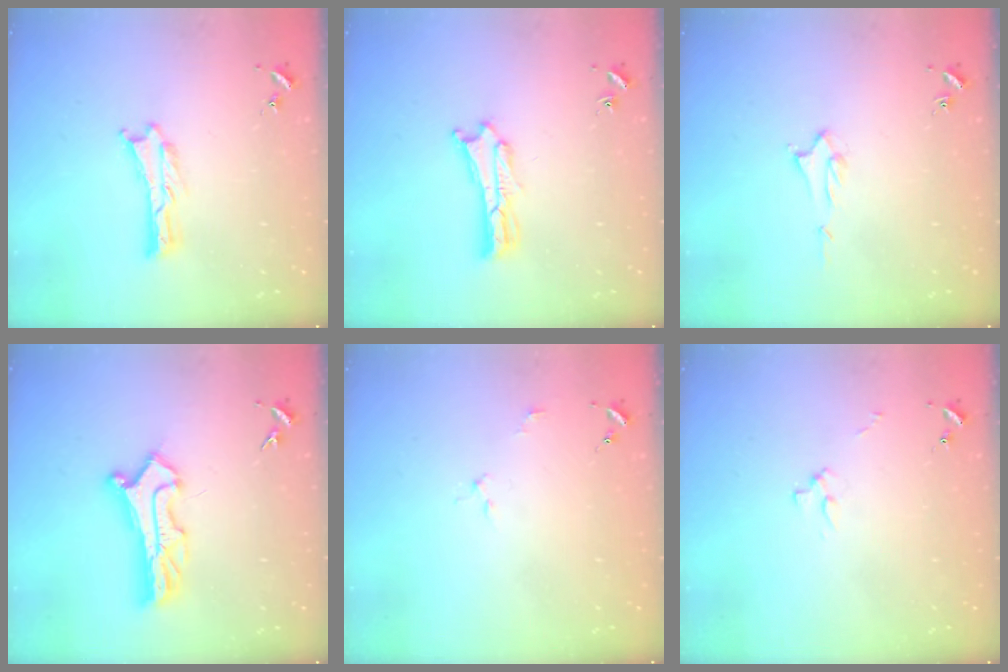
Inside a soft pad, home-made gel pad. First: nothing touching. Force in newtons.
{"total": 1.8, "press": 1.8, "slide": 0.3}
{"total": 1.4, "press": 1.4, "slide": 0.2}
{"total": 6.7, "press": 6.7, "slide": 0.6}
{"total": 2.0, "press": 2.0, "slide": 0.1}
{"total": 2.5, "press": 2.5, "slide": 0.3}